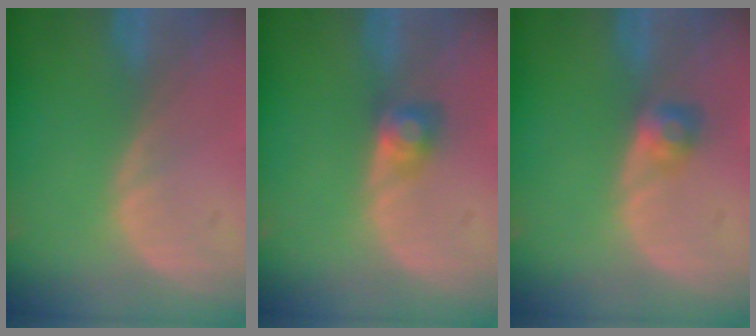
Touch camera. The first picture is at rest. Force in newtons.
{"total": 2.6, "press": 2.5, "slide": 0.7}
{"total": 2.4, "press": 2.3, "slide": 0.7}